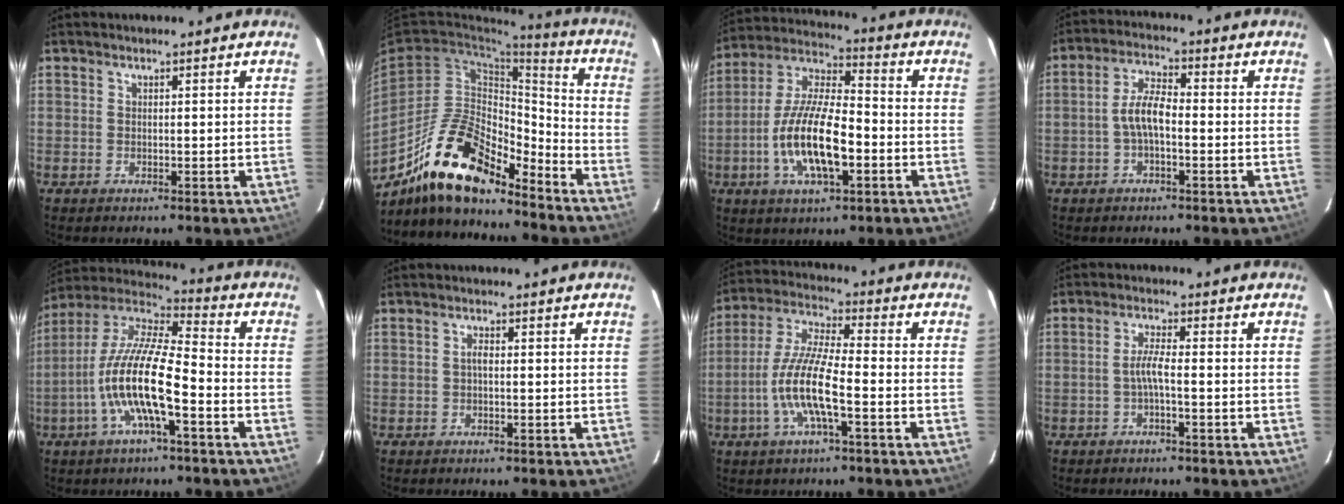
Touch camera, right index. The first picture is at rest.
{"total": 18.8, "force": [-14.0, 6.6, 10.6], "torque": [-0.204, 0.009, -0.255]}
{"total": 15.6, "force": [-4.6, 5.5, 13.9], "torque": [-0.281, -0.005, -0.086]}
{"total": 5.6, "force": [-1.4, 2.1, 5.0], "torque": [-0.103, 0.015, -0.028]}
{"total": 15.8, "force": [-5.3, 3.5, 14.5], "torque": [-0.278, -0.009, -0.108]}
{"total": 1.1, "force": [-0.2, 0.5, 1.0], "torque": [-0.019, 0.006, -0.004]}
{"total": 11.7, "force": [-3.8, 2.0, 10.8], "torque": [-0.229, -0.003, -0.075]}
{"total": 2.9, "force": [-1.1, 0.0, 2.7], "torque": [-0.057, 0.004, -0.021]}